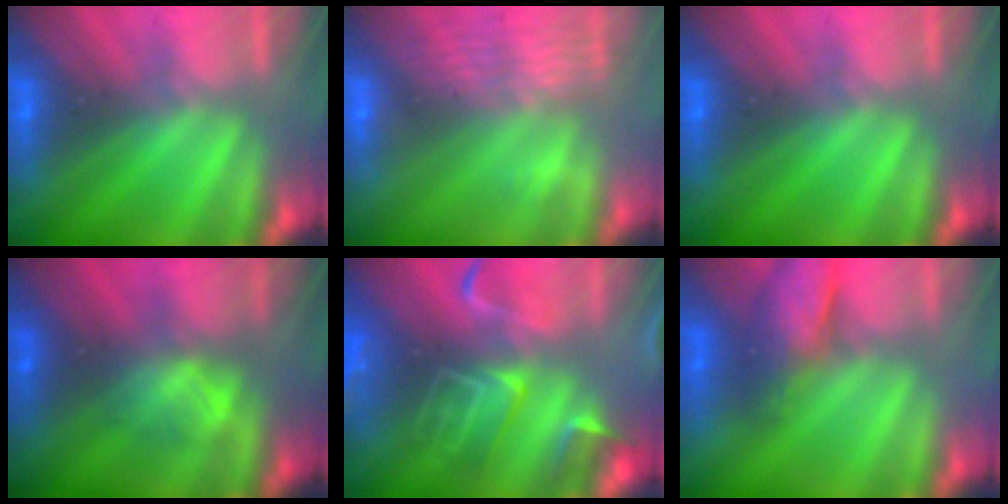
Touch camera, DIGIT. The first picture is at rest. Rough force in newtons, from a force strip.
{"total": 9.0}
{"total": 0.0}
{"total": 2.3}
{"total": 9.2}
{"total": 3.7}